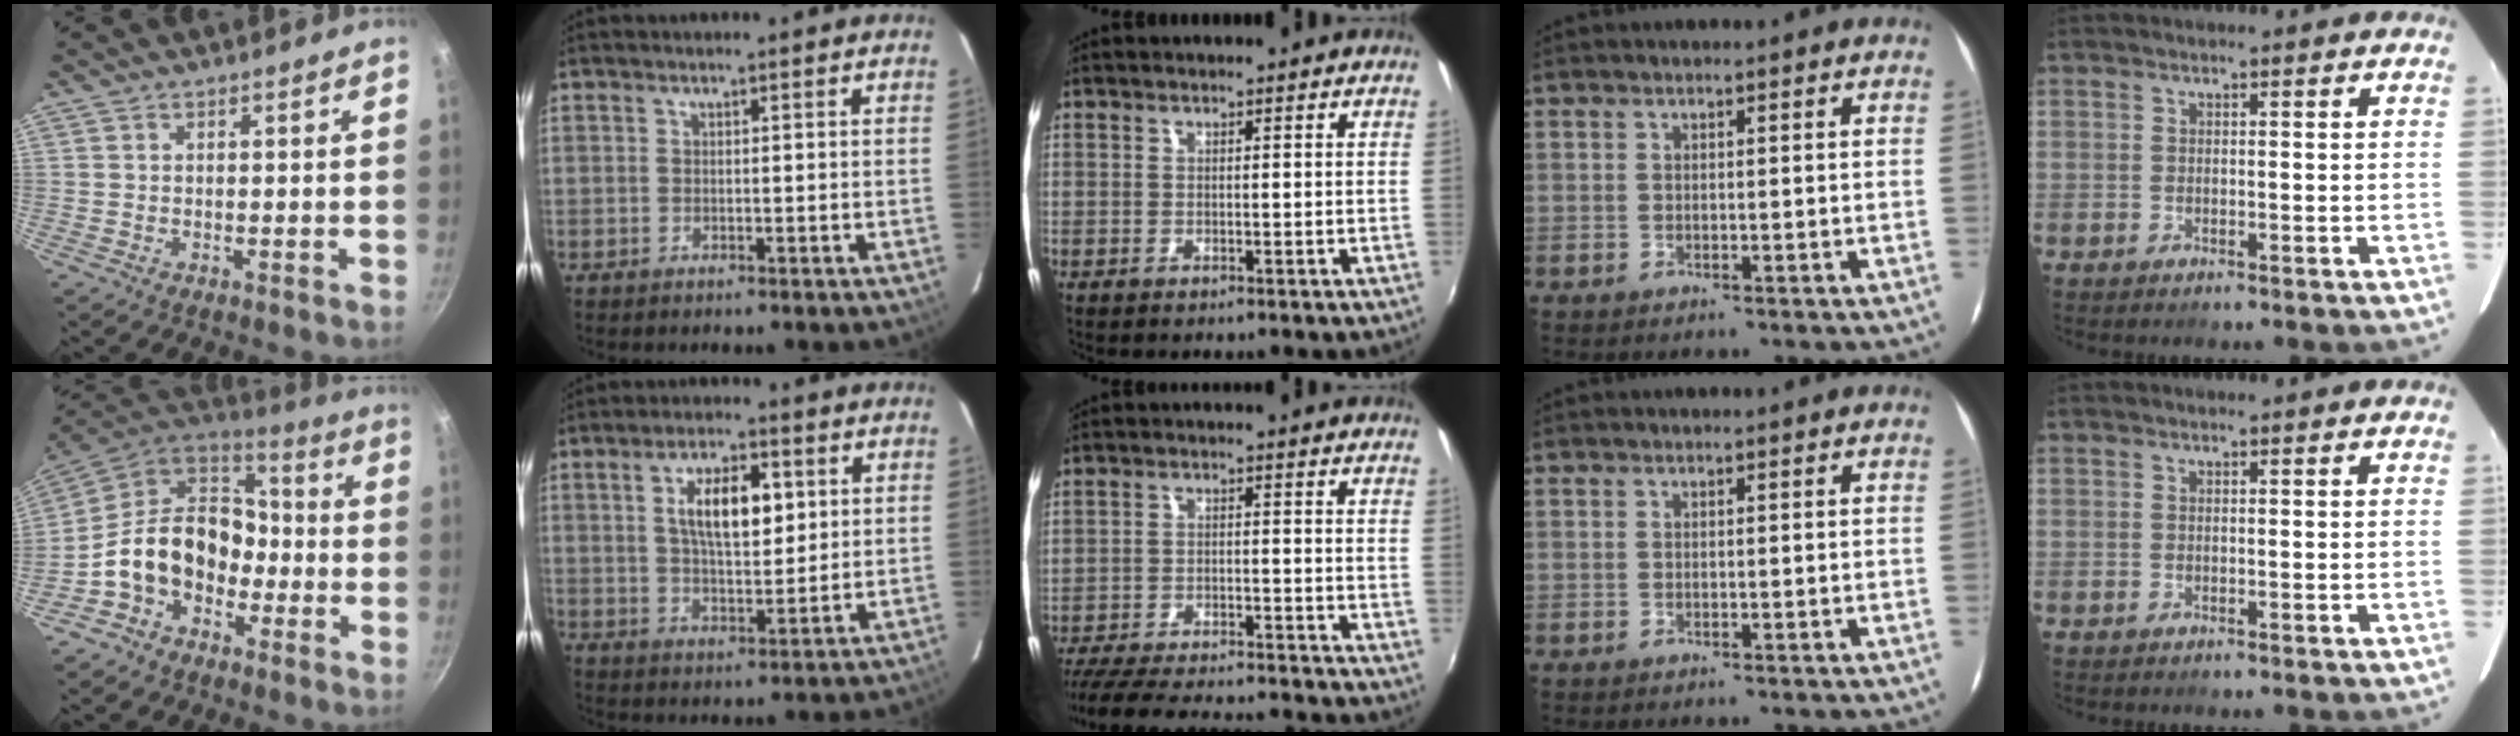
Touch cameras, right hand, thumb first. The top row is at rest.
{"thumb": {"total": 16.6, "force": [-4.2, 12.5, 10.1], "torque": [-0.143, 0.063, -0.090]}, "index": {"total": 10.1, "force": [2.8, 4.1, 8.7], "torque": [-0.155, 0.010, 0.052]}, "middle": {"total": 21.1, "force": [-19.0, 2.8, 8.7], "torque": [-0.173, -0.019, -0.276]}}